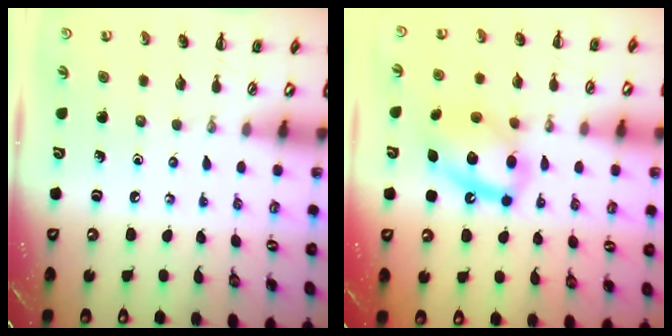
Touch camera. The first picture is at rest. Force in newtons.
{"total": 13.8, "press": 13.5, "slide": 2.6}